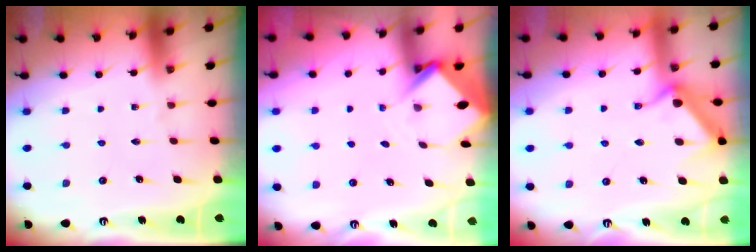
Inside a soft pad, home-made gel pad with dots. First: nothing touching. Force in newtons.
{"total": 3.3, "press": 3.3, "slide": 0.3}
{"total": 11.0, "press": 11.0, "slide": 0.2}